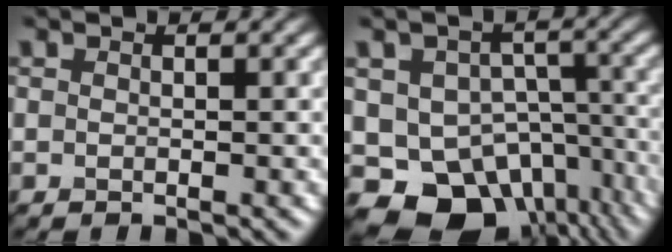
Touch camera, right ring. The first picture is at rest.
{"total": 12.9, "force": [-6.9, 9.1, 6.1], "torque": [-0.092, -0.019, -0.085]}